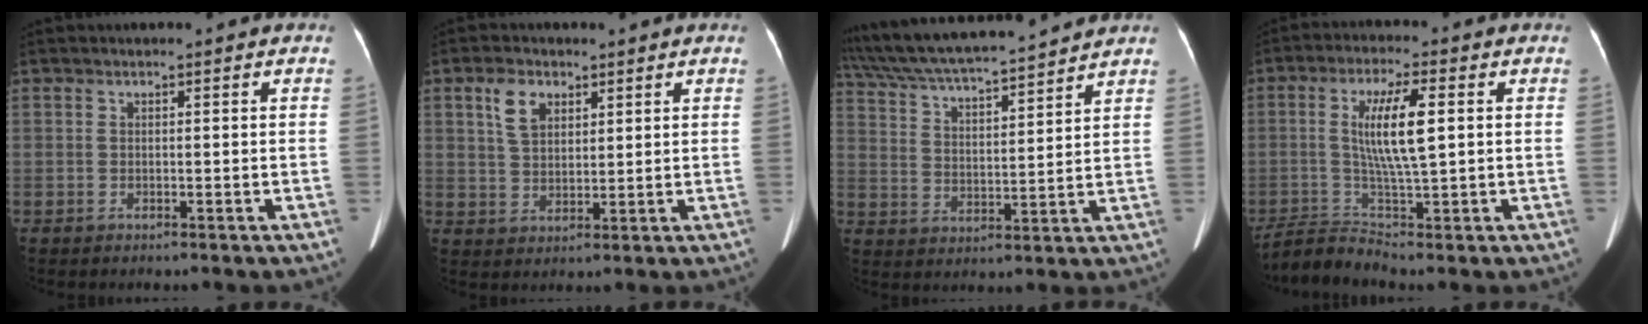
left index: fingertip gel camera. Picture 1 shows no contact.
{"total": 4.6, "force": [2.2, 2.8, 2.9], "torque": [-0.058, 0.006, 0.053]}
{"total": 17.8, "force": [16.2, 1.0, 7.4], "torque": [-0.135, 0.021, 0.267]}
{"total": 8.4, "force": [-1.0, 0.9, 8.3], "torque": [-0.175, 0.010, -0.011]}